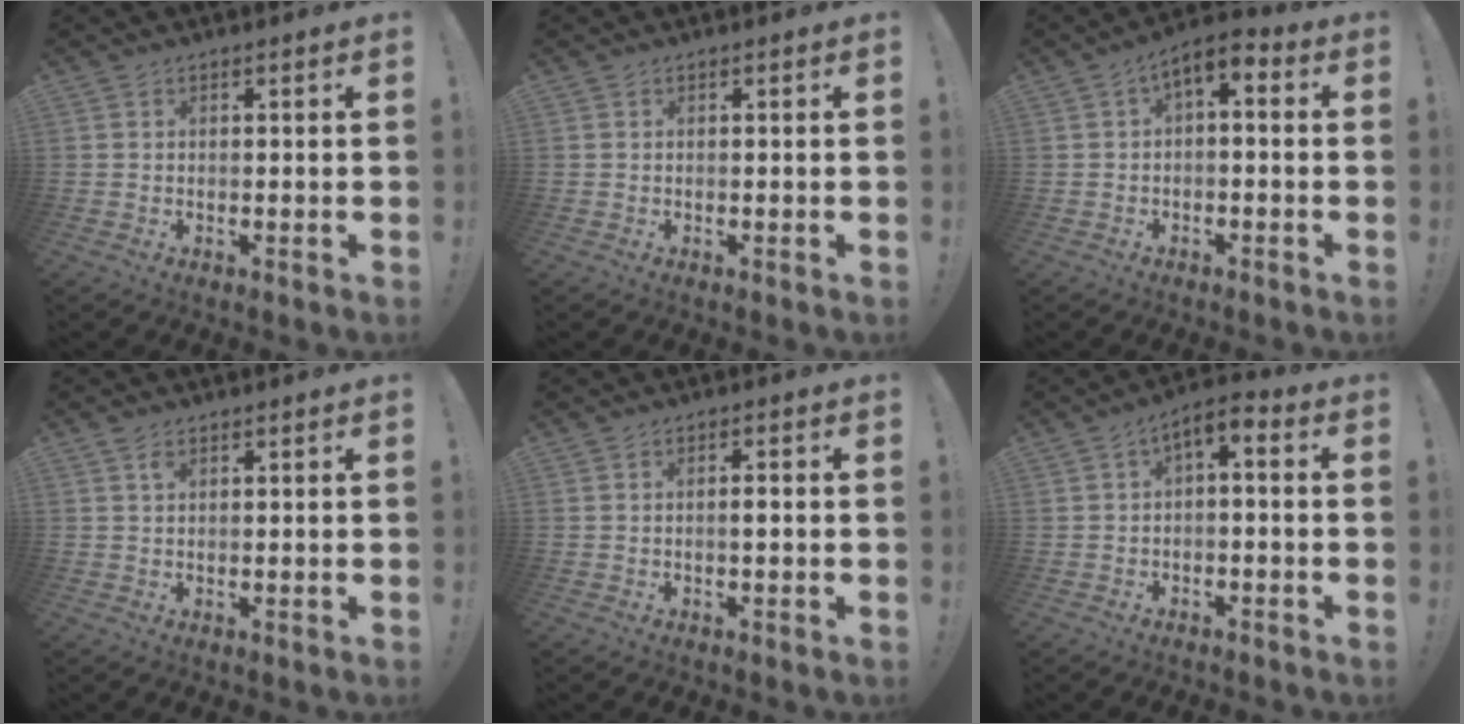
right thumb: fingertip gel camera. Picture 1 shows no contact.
{"total": 0.0}
{"total": 4.8, "force": [0.4, 1.8, 4.4], "torque": [-0.074, -0.002, 0.008]}
{"total": 1.8, "force": [1.0, 0.9, 1.2], "torque": [-0.022, -0.001, 0.018]}
{"total": 1.8, "force": [-0.4, 0.2, 1.8], "torque": [-0.024, 0.000, -0.011]}
{"total": 4.3, "force": [-0.5, 1.5, 4.1], "torque": [-0.066, -0.002, -0.010]}